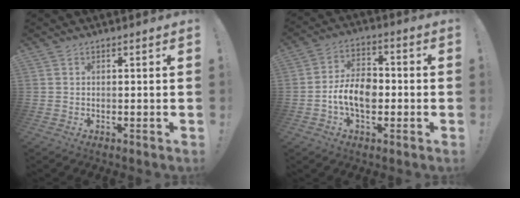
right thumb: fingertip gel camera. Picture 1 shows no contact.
{"total": 10.7, "force": [-2.7, 7.0, 7.7], "torque": [-0.149, 0.018, -0.046]}